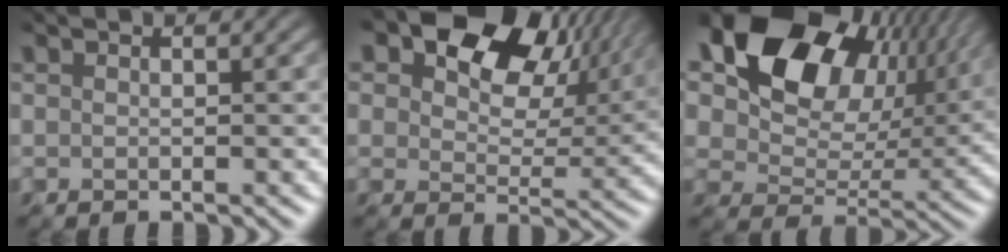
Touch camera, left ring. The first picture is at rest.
{"total": 16.2, "force": [9.0, 9.9, 9.3], "torque": [-0.137, 0.055, 0.133]}
{"total": 19.0, "force": [10.1, 12.1, 10.7], "torque": [-0.198, 0.065, 0.171]}